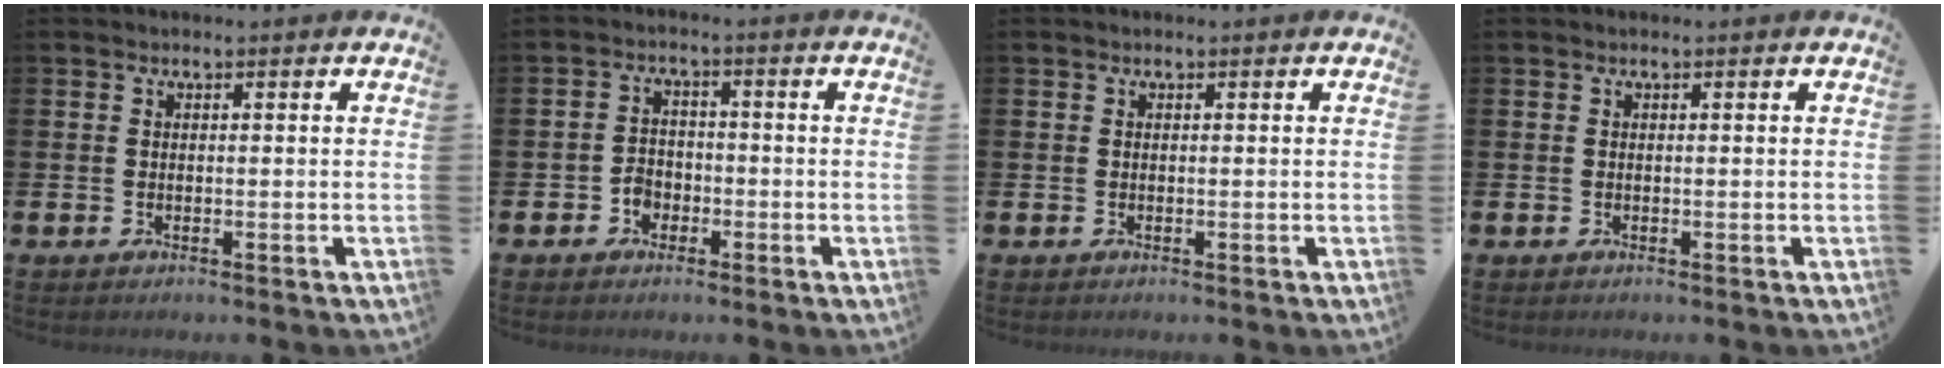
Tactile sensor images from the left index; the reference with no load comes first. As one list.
[{"total": 2.7, "force": [-1.6, 2.1, 0.7], "torque": [-0.015, 0.004, -0.036]}, {"total": 0.0}, {"total": 0.0}]